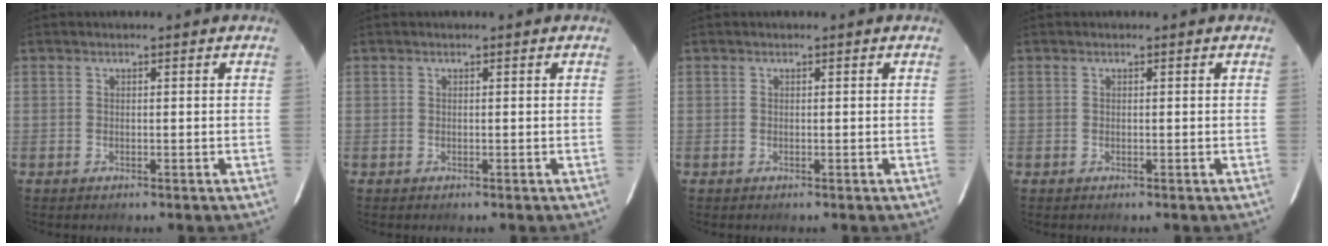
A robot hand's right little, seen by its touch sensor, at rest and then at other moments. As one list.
[{"total": 0.0}, {"total": 0.0}, {"total": 0.0}]